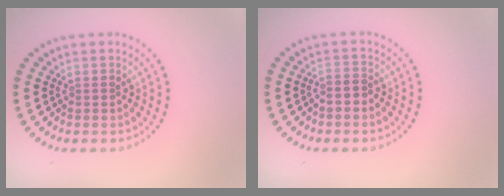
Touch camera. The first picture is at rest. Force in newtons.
{"total": 1.7, "press": 1.4, "slide": 1.0}